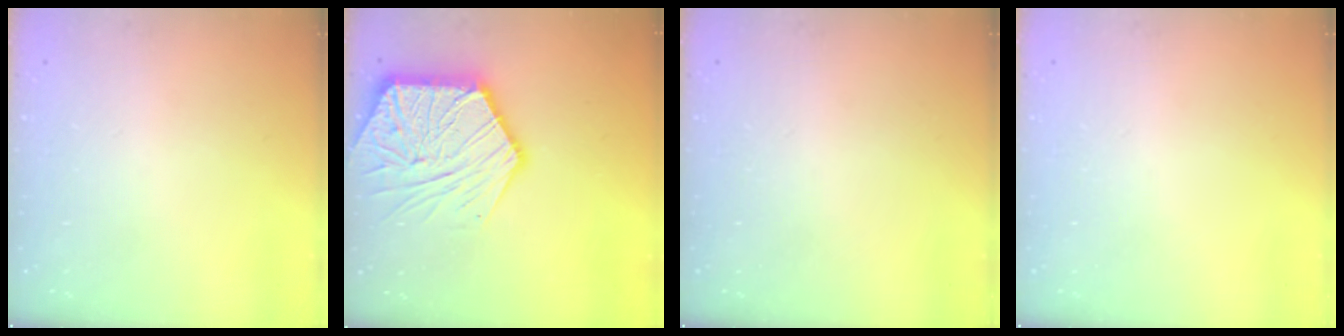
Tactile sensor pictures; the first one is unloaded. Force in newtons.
{"total": 19.8, "press": 19.7, "slide": 1.9}
{"total": 0.0}
{"total": 0.0}